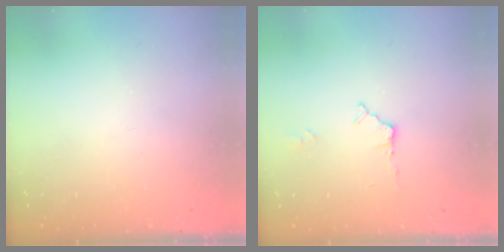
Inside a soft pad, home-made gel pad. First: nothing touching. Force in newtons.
{"total": 4.9, "press": 4.9, "slide": 0.6}